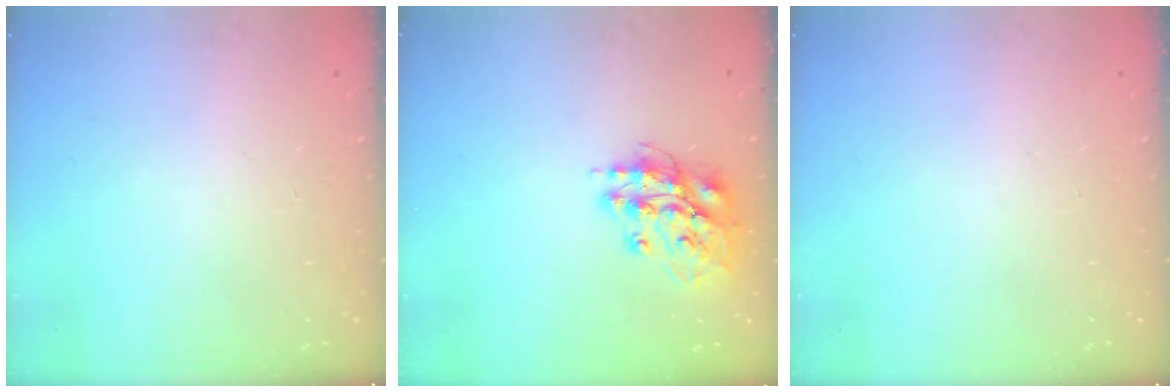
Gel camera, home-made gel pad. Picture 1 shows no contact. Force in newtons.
{"total": 13.9, "press": 13.7, "slide": 2.0}
{"total": 0.0}